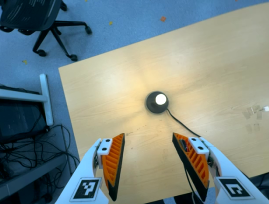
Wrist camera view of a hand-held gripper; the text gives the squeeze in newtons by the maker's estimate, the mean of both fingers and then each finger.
{"total": 0.0}